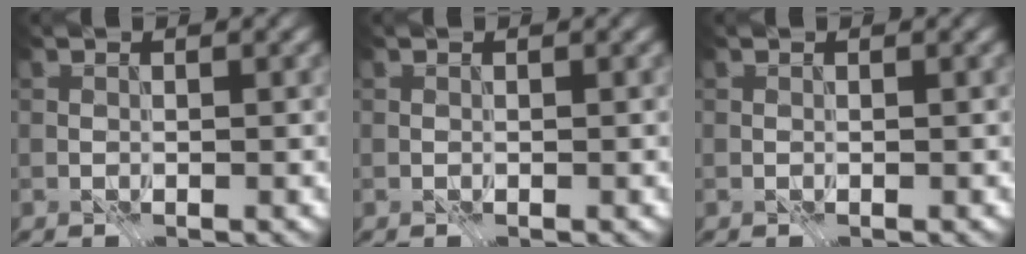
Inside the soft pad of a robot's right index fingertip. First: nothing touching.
{"total": 0.0}
{"total": 0.0}